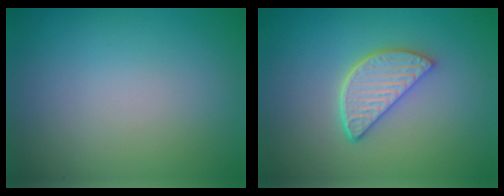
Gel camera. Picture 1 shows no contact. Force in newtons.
{"total": 3.9, "press": 3.3, "slide": 2.2}